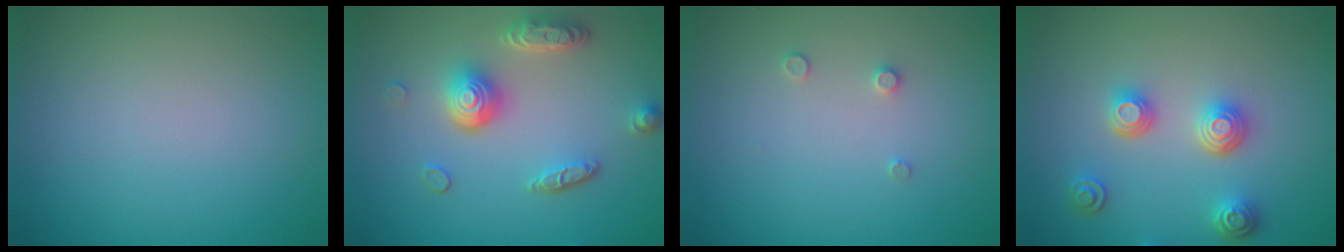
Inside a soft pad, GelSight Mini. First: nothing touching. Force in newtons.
{"total": 4.9, "press": 3.7, "slide": 3.2}
{"total": 0.8, "press": 0.8, "slide": 0.0}
{"total": 3.6, "press": 3.0, "slide": 2.0}